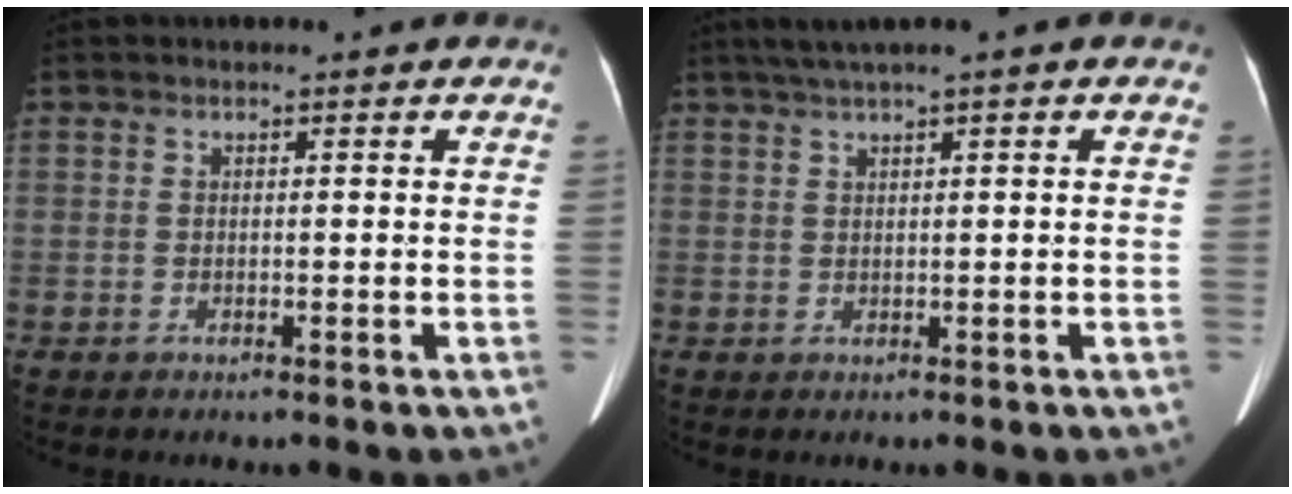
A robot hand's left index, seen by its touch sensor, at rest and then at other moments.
{"total": 3.5, "force": [2.1, -0.2, 2.8], "torque": [-0.058, 0.020, 0.043]}